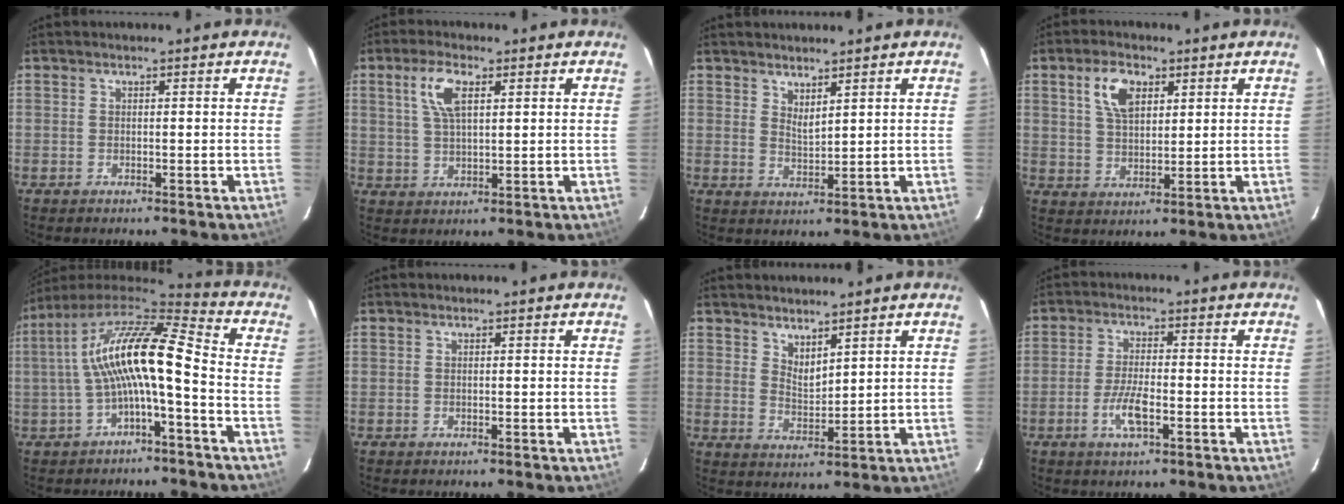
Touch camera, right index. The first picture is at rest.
{"total": 6.4, "force": [2.6, 2.5, 5.2], "torque": [-0.104, 0.009, 0.051]}
{"total": 2.9, "force": [2.4, 0.6, 1.5], "torque": [-0.025, -0.004, 0.041]}
{"total": 7.1, "force": [3.2, 3.9, 5.0], "torque": [-0.097, 0.013, 0.062]}
{"total": 14.5, "force": [-1.5, 2.9, 14.1], "torque": [-0.268, 0.019, -0.031]}
{"total": 0.0}
{"total": 4.0, "force": [3.4, 1.3, 1.7], "torque": [-0.027, -0.008, 0.061]}
{"total": 5.6, "force": [-2.3, 1.4, 4.9], "torque": [-0.103, -0.004, -0.045]}